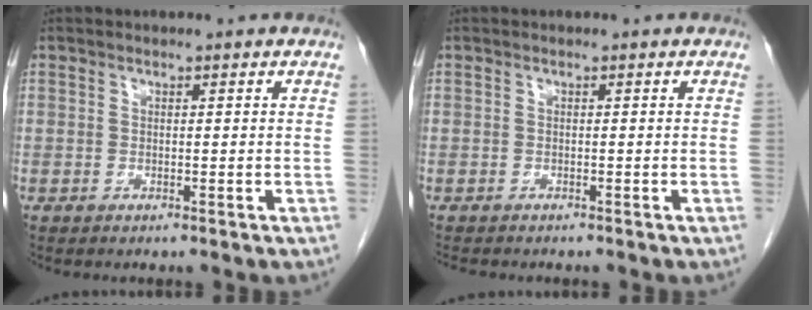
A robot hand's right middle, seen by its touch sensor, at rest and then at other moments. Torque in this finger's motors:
{"motor_torque": [0.08, -0.05, -0.02, -0.01]}